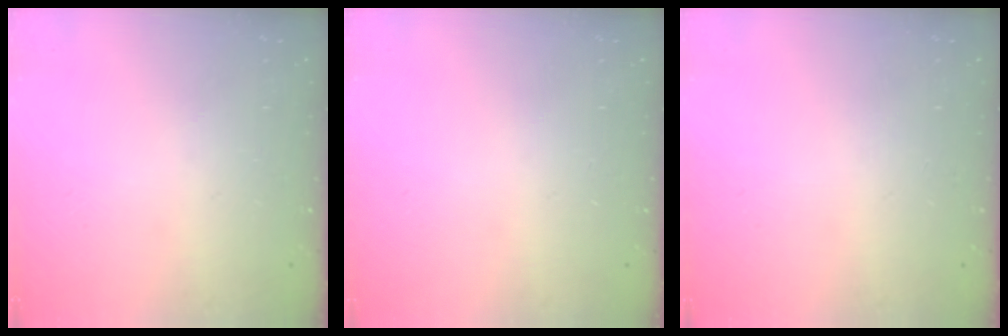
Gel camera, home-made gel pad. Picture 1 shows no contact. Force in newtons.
{"total": 0.0}
{"total": 0.0}